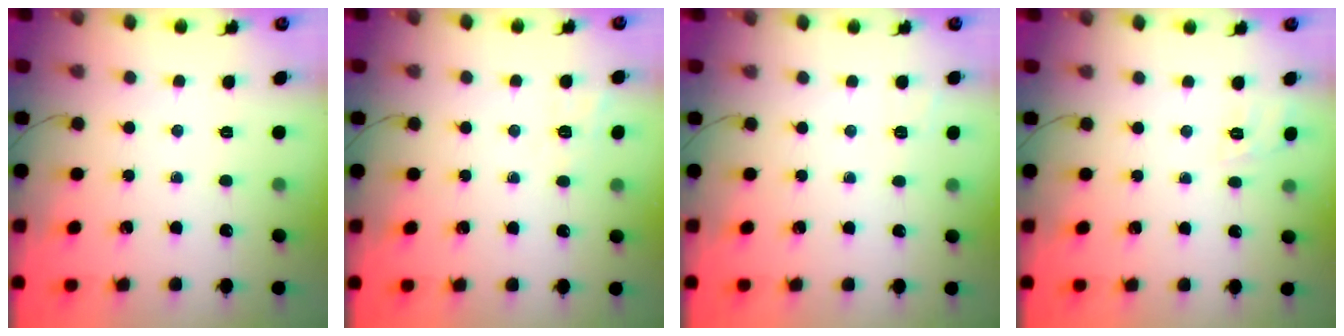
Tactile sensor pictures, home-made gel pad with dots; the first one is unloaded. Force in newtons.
{"total": 2.3, "press": 0.6, "slide": 2.2}
{"total": 1.6, "press": 0.2, "slide": 1.6}
{"total": 8.7, "press": 8.5, "slide": 1.8}